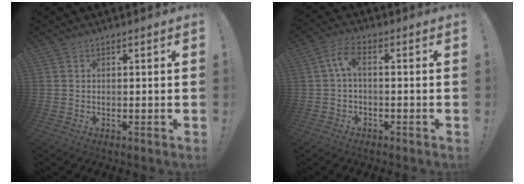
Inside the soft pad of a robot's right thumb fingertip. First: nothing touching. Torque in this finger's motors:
{"motor_torque": [-0.05, 0.05, -0.02, 0.01, 0.04]}